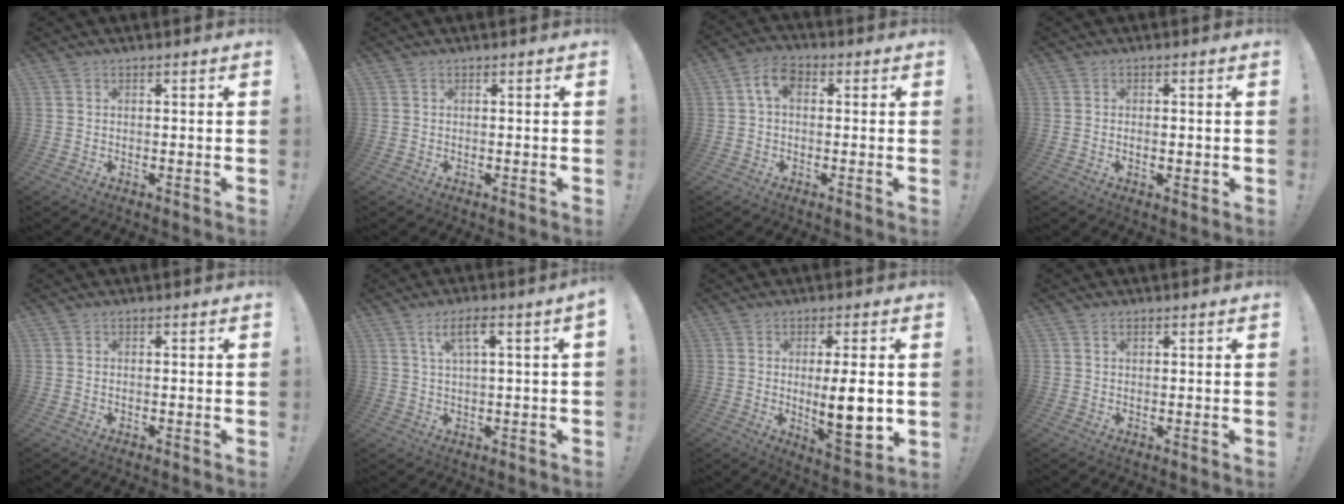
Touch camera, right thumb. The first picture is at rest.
{"total": 0.0}
{"total": 6.0, "force": [0.9, 3.7, 4.7], "torque": [-0.087, 0.014, 0.020]}
{"total": 1.6, "force": [-0.1, 0.7, 1.5], "torque": [-0.010, -0.004, -0.004]}
{"total": 0.0}
{"total": 5.3, "force": [1.6, 0.5, 5.1], "torque": [-0.090, 0.003, 0.023]}
{"total": 11.9, "force": [0.1, 3.1, 11.5], "torque": [-0.178, -0.015, 0.000]}
{"total": 0.9, "force": [0.4, 0.6, 0.5], "torque": [-0.011, 0.003, 0.008]}